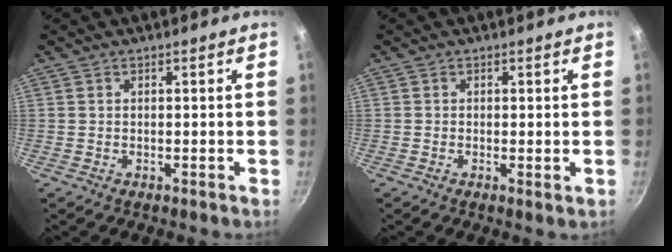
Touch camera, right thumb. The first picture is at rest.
{"total": 0.7, "force": [0.0, 0.2, 0.7], "torque": [-0.012, -0.006, -0.003]}